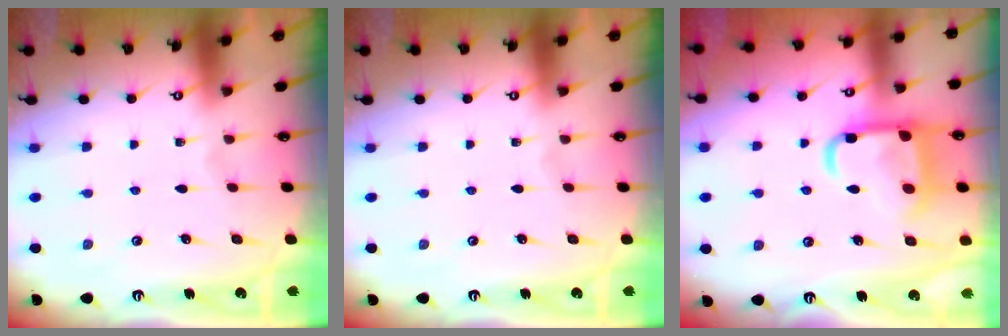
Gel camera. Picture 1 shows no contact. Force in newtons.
{"total": 0.0}
{"total": 15.5, "press": 15.4, "slide": 1.7}